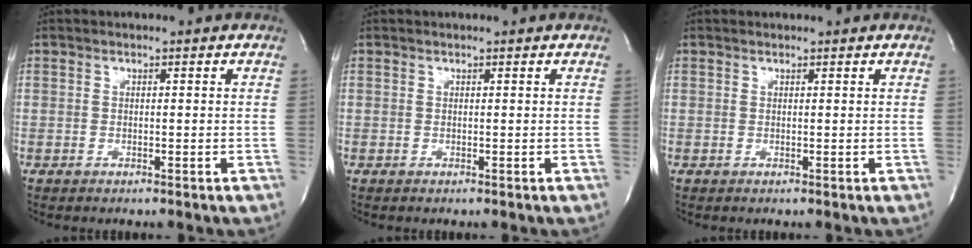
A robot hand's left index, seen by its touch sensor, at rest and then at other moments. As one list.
[{"total": 0.7, "force": [0.7, 0.0, 0.2], "torque": [-0.005, 0.008, 0.011]}, {"total": 0.6, "force": [0.6, 0.1, -0.1], "torque": [-0.004, 0.007, 0.009]}]